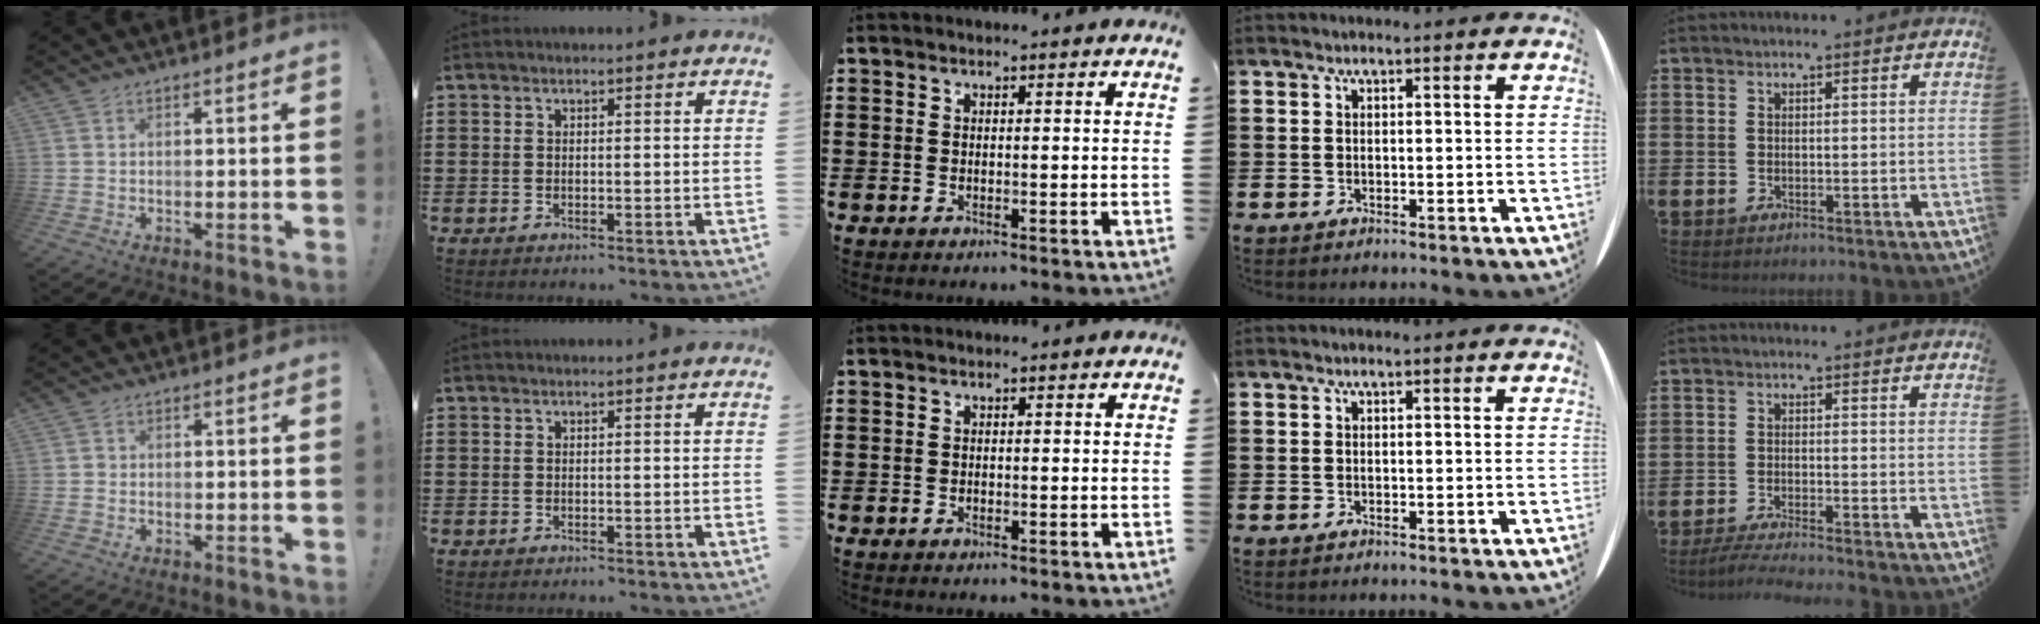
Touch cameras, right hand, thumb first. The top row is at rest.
{"thumb": {"total": 0.6, "force": [-0.1, 0.5, 0.2], "torque": [-0.004, 0.001, -0.001]}, "little": {"total": 2.7, "force": [-2.4, -0.3, 1.1], "torque": [-0.015, -0.001, -0.046]}}